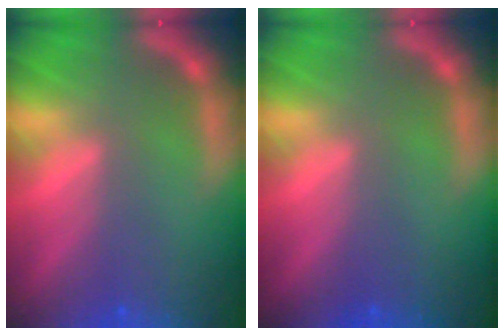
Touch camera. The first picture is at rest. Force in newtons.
{"total": 0.0}